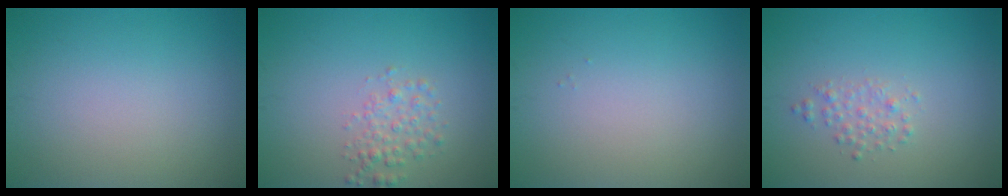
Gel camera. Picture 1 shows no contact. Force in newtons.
{"total": 2.0, "press": 2.0, "slide": 0.1}
{"total": 0.0}
{"total": 1.4, "press": 1.4, "slide": 0.0}